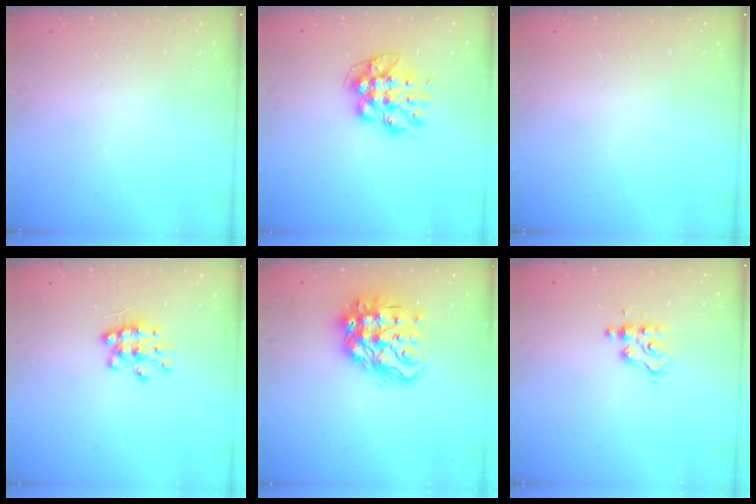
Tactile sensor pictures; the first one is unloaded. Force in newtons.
{"total": 11.7, "press": 11.6, "slide": 1.1}
{"total": 0.0}
{"total": 8.5, "press": 8.5, "slide": 0.8}
{"total": 19.6, "press": 19.5, "slide": 2.0}
{"total": 3.9, "press": 3.9, "slide": 0.5}